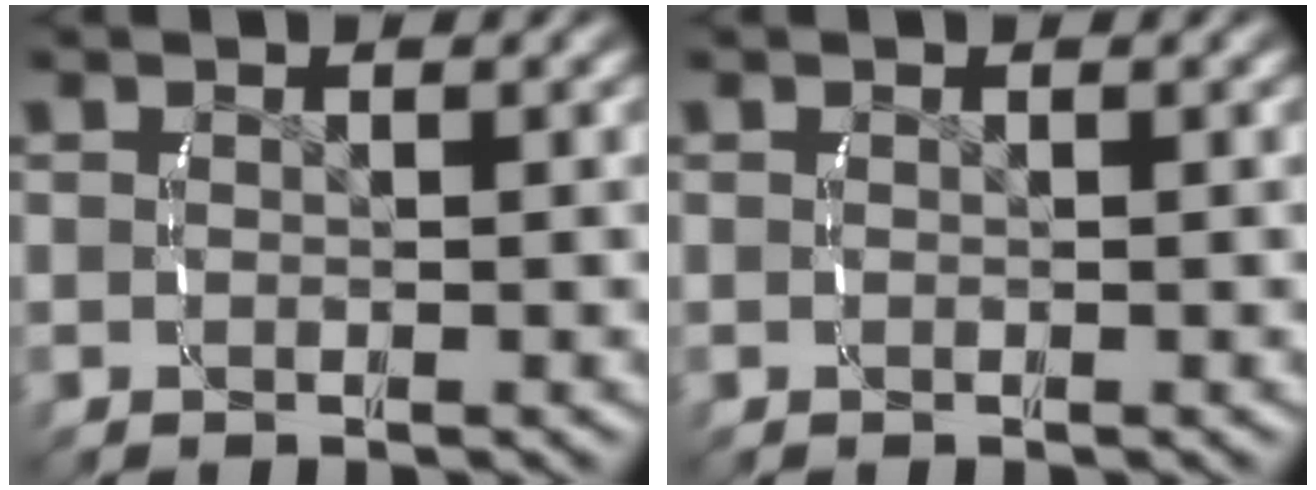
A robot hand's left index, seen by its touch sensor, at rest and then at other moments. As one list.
[{"total": 0.0}]